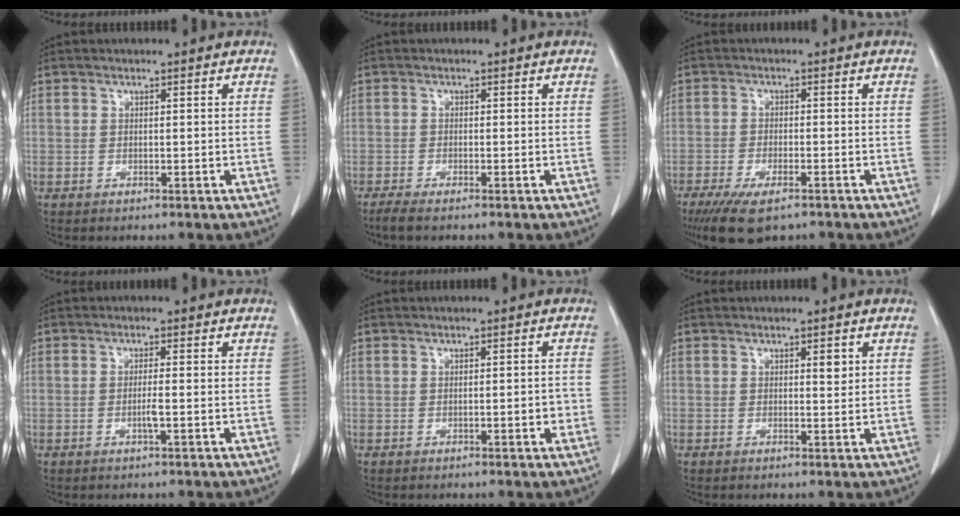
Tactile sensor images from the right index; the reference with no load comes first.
{"total": 2.9, "force": [-2.3, 0.3, 1.7], "torque": [-0.030, -0.007, -0.036]}
{"total": 7.9, "force": [-5.6, 2.4, 5.1], "torque": [-0.086, -0.015, -0.090]}
{"total": 2.0, "force": [-0.6, -0.1, 1.9], "torque": [-0.039, -0.002, -0.010]}
{"total": 1.7, "force": [-0.4, 0.5, 1.5], "torque": [-0.021, 0.001, -0.004]}
{"total": 1.6, "force": [0.6, 0.5, 1.3], "torque": [-0.020, -0.002, 0.009]}